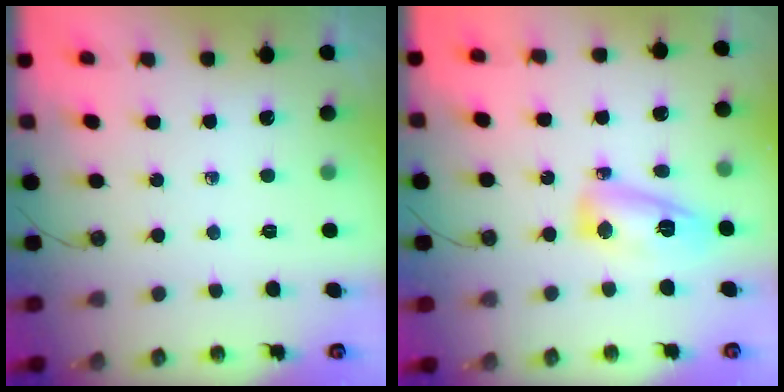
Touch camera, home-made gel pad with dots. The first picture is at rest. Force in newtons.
{"total": 11.0, "press": 11.0, "slide": 1.2}